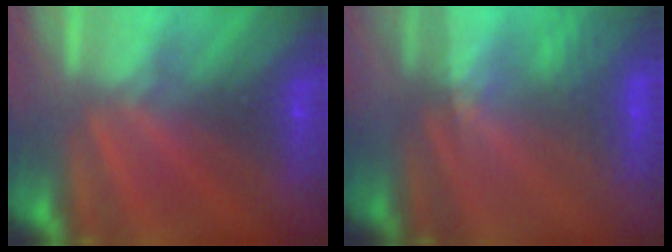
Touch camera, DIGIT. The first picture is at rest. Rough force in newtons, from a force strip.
{"total": 2.3}